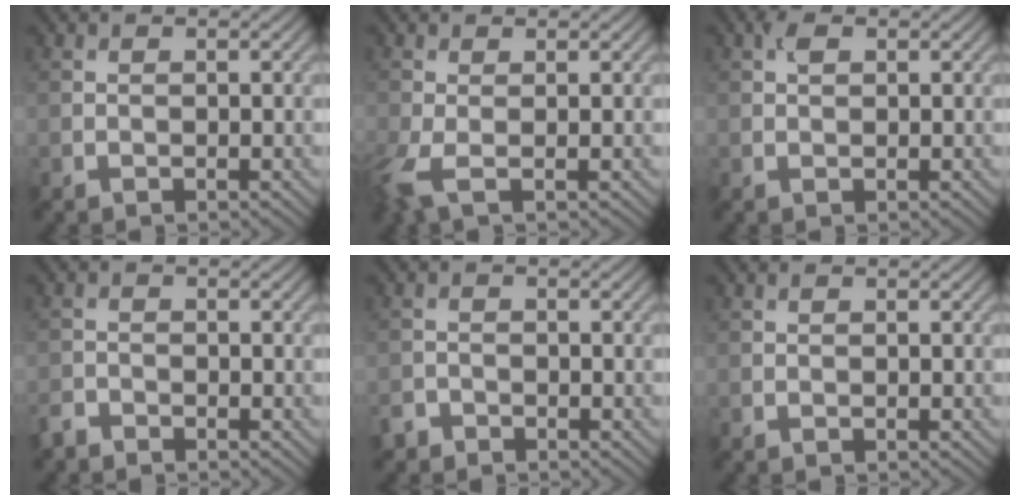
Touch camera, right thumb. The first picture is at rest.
{"total": 3.4, "force": [-1.1, 1.2, 2.9], "torque": [-0.089, -0.012, -0.026]}
{"total": 1.4, "force": [0.6, 0.8, 1.0], "torque": [-0.020, 0.004, 0.011]}
{"total": 1.6, "force": [-1.5, 0.6, 0.3], "torque": [-0.008, -0.001, -0.037]}
{"total": 1.6, "force": [-1.3, 0.8, 0.1], "torque": [-0.001, 0.000, -0.032]}
{"total": 0.0}